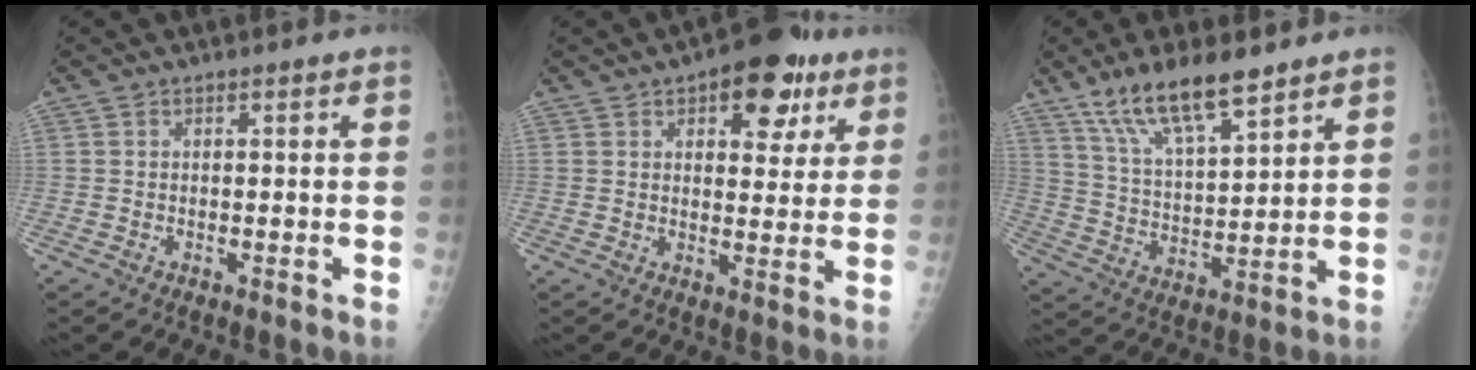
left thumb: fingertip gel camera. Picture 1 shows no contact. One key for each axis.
{"total": 11.8, "fx": 6.2, "fy": 6.1, "fz": 8.0, "tx": -0.059, "ty": -0.015, "tz": 0.078}
{"total": 13.4, "fx": 9.5, "fy": 3.8, "fz": 8.6, "tx": -0.143, "ty": -0.047, "tz": 0.186}